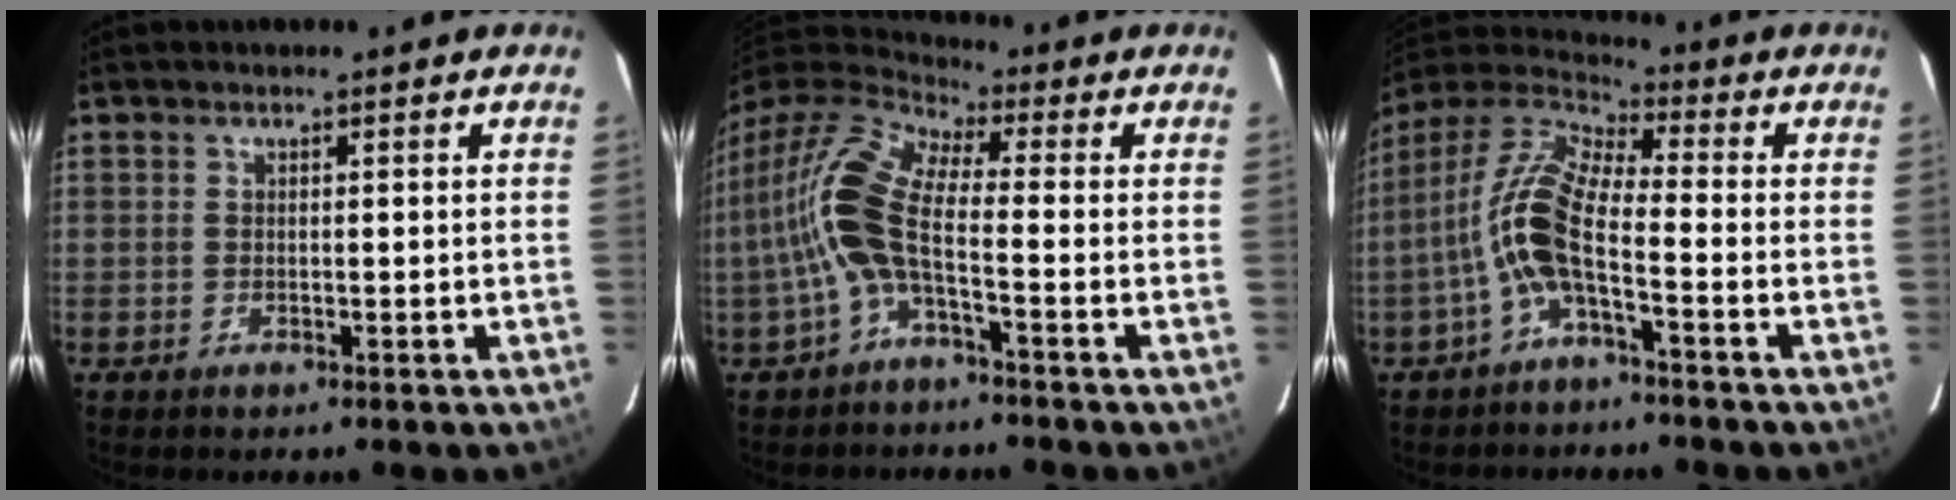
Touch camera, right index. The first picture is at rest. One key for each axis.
{"total": 13.3, "fx": -2.4, "fy": 3.9, "fz": 12.5, "tx": -0.258, "ty": 0.011, "tz": -0.055}
{"total": 11.3, "fx": -3.5, "fy": 3.3, "fz": 10.3, "tx": -0.219, "ty": 0.014, "tz": -0.073}